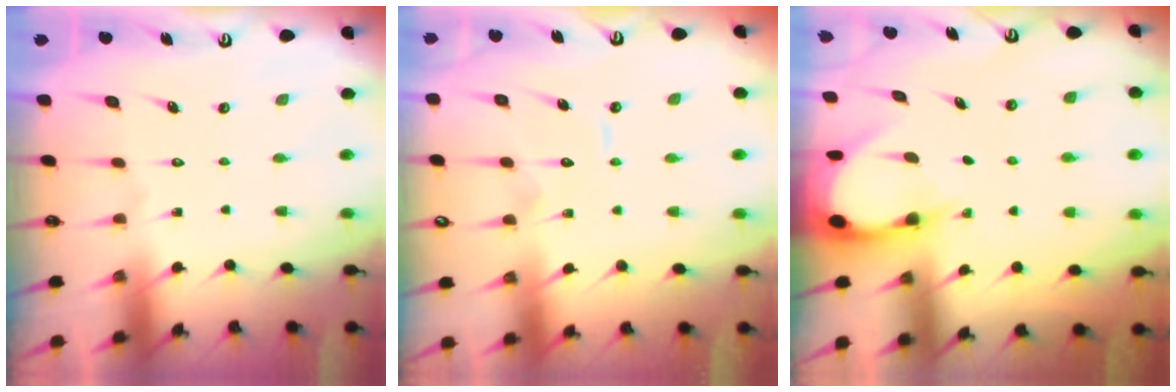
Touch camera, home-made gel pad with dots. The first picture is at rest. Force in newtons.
{"total": 6.0, "press": 5.9, "slide": 0.6}
{"total": 2.9, "press": 2.9, "slide": 0.3}